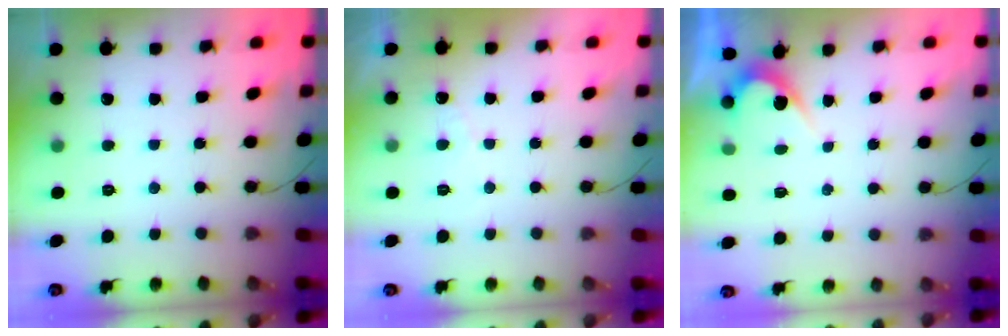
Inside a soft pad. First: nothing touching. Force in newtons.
{"total": 3.8, "press": 3.8, "slide": 0.4}
{"total": 3.1, "press": 3.1, "slide": 0.2}